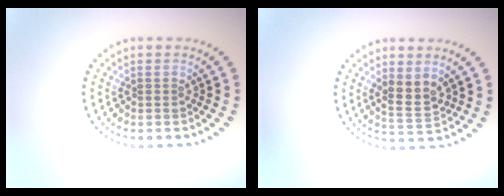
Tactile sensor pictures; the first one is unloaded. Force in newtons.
{"total": 2.7, "press": 2.5, "slide": 1.0}